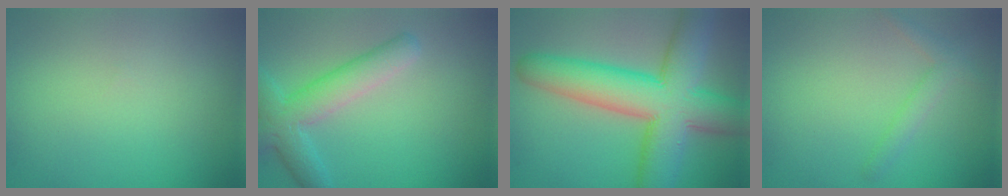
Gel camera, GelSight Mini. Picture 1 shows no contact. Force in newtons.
{"total": 4.6, "press": 4.6, "slide": 0.2}
{"total": 11.4, "press": 11.4, "slide": 0.6}
{"total": 1.8, "press": 1.7, "slide": 0.1}